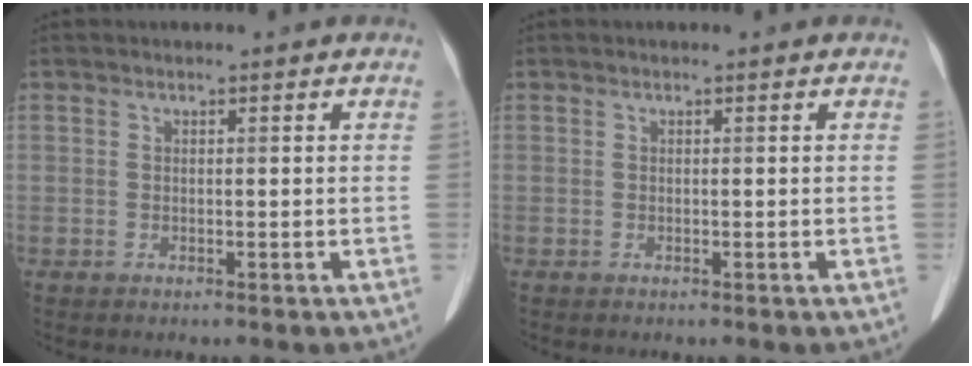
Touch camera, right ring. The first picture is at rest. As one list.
[{"total": 0.0}]